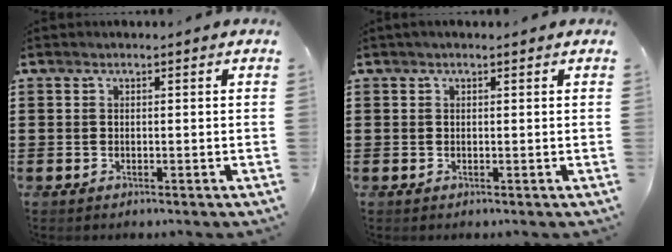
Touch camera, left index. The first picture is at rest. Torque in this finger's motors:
{"motor_torque": [-0.06, 0.06, -0.05, 0.01]}